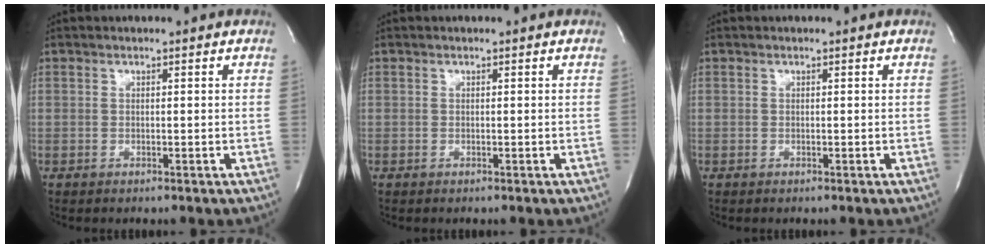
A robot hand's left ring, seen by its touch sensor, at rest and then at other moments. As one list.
[{"total": 0.0}, {"total": 0.0}]